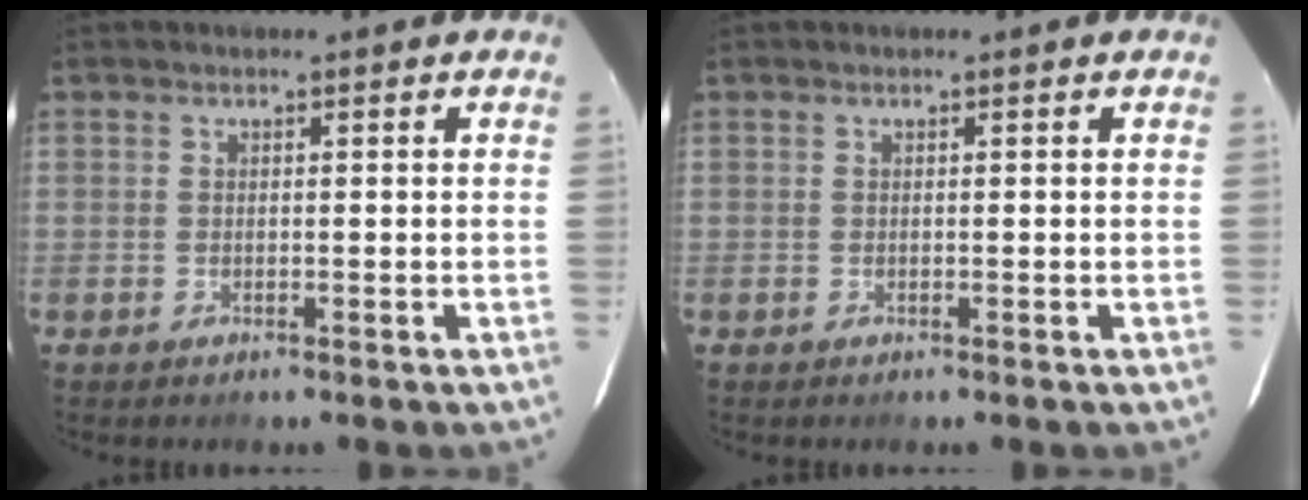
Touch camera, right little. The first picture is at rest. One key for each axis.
{"total": 0.0}